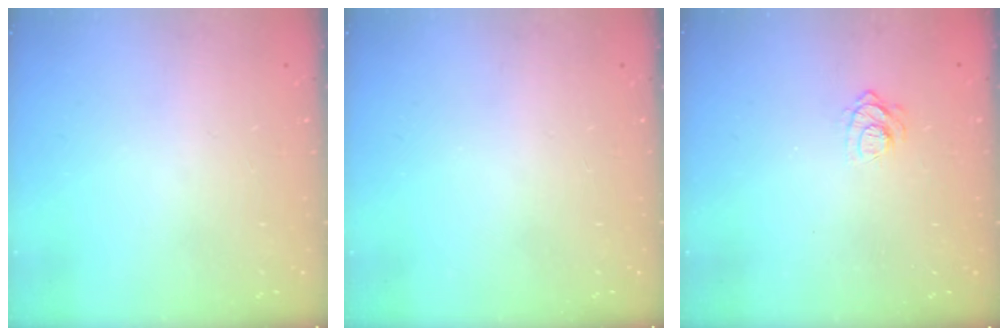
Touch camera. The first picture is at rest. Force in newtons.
{"total": 0.0}
{"total": 6.9, "press": 6.8, "slide": 1.0}